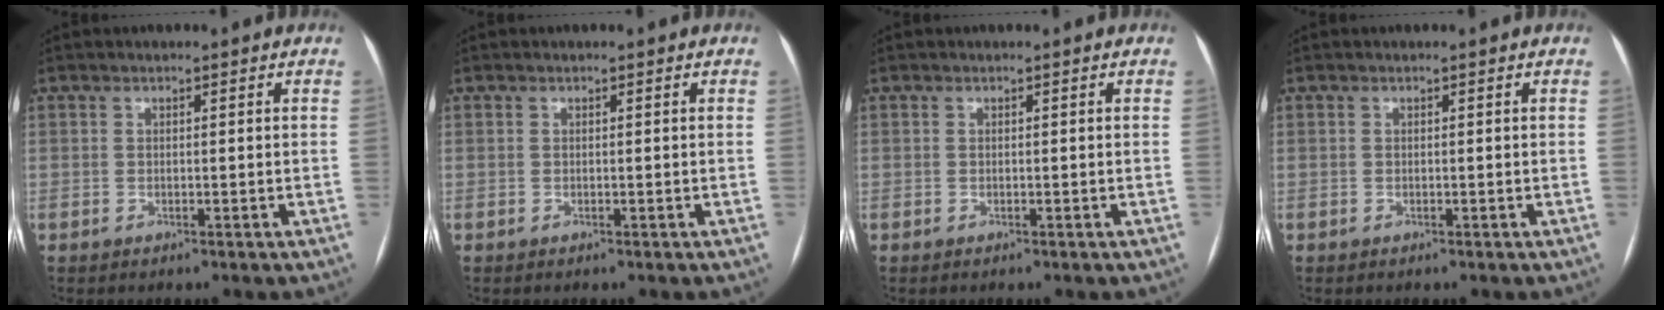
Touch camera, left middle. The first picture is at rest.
{"total": 0.0}
{"total": 0.0}
{"total": 0.0}